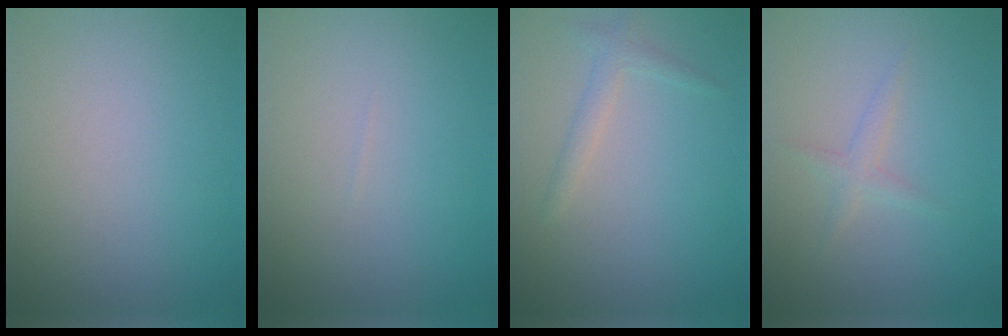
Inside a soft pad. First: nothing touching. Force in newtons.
{"total": 0.0}
{"total": 1.5, "press": 1.5, "slide": 0.0}
{"total": 1.3, "press": 1.3, "slide": 0.1}